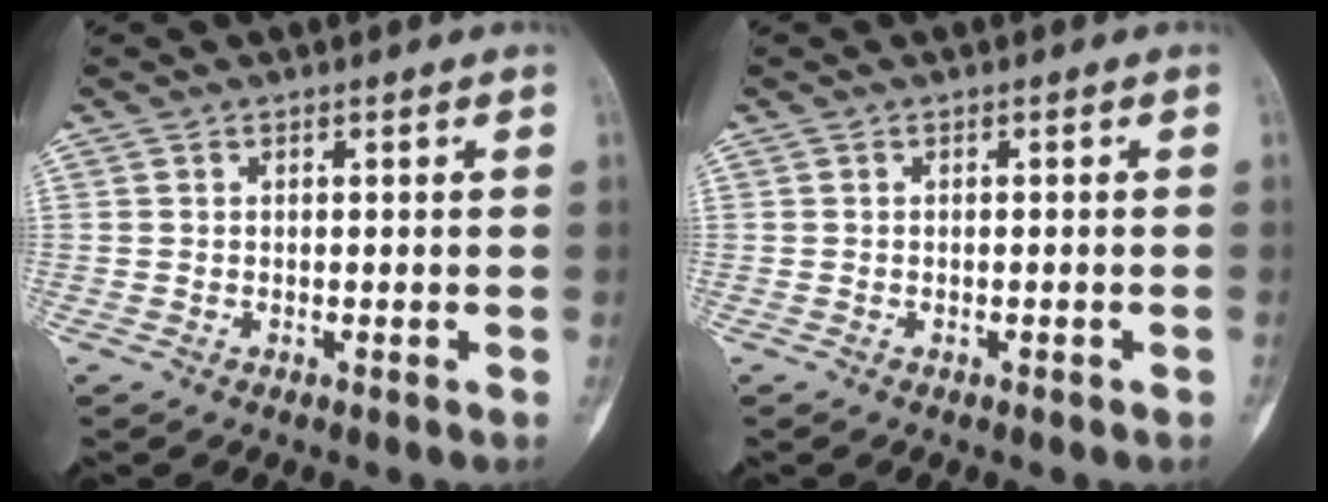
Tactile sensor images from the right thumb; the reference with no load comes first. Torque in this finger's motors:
{"motor_torque": [-0.17, -0.08, -0.19, 0.09, -0.06]}